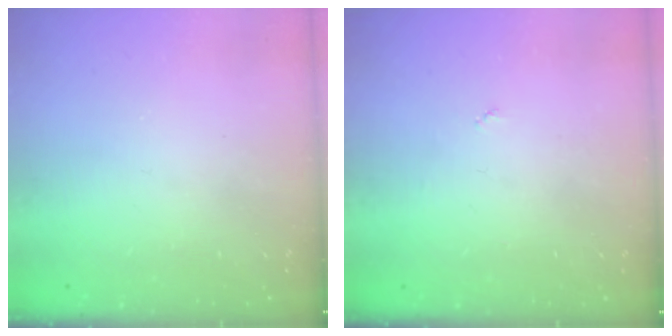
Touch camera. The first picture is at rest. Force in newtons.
{"total": 2.7, "press": 2.7, "slide": 0.4}